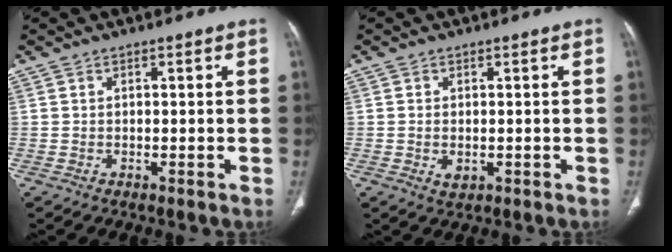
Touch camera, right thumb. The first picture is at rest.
{"total": 2.2, "force": [-0.4, 1.4, 1.6], "torque": [-0.029, -0.002, -0.002]}